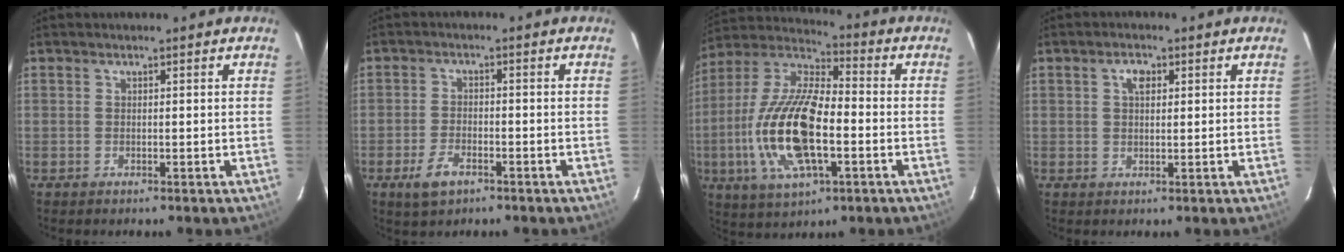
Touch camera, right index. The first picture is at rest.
{"total": 5.3, "force": [-3.2, 2.5, 3.4], "torque": [-0.082, -0.004, -0.056]}
{"total": 19.7, "force": [-4.5, 7.6, 17.6], "torque": [-0.367, -0.006, -0.089]}
{"total": 2.5, "force": [0.8, 1.5, 1.8], "torque": [-0.032, 0.009, 0.013]}